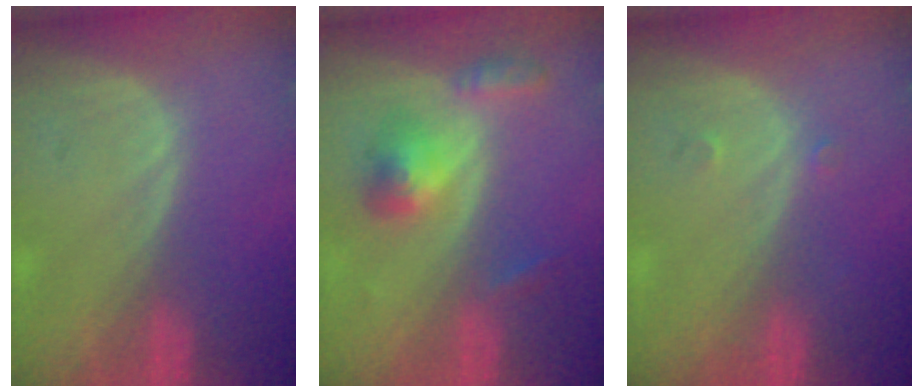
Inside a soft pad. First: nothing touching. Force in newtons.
{"total": 5.4, "press": 5.0, "slide": 2.2}
{"total": 0.9, "press": 0.7, "slide": 0.5}